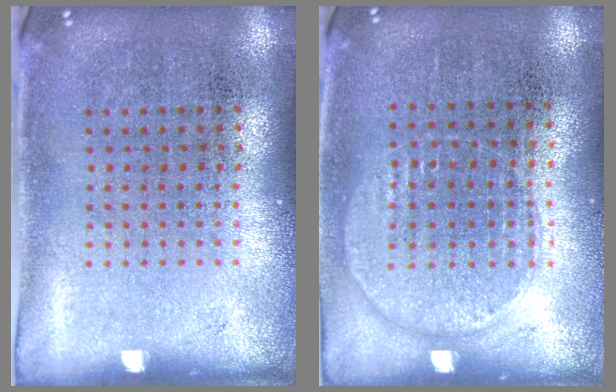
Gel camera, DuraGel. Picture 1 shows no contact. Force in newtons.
{"total": 0.9, "press": 0.8, "slide": 0.4}